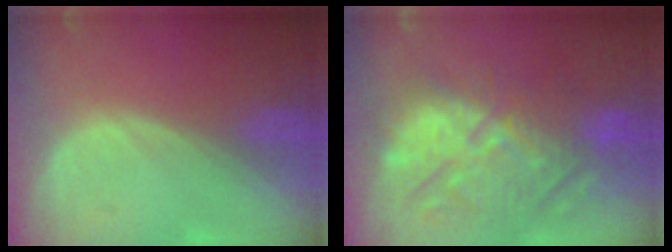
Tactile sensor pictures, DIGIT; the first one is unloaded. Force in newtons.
{"total": 12.6, "press": 12.0, "slide": 3.8}